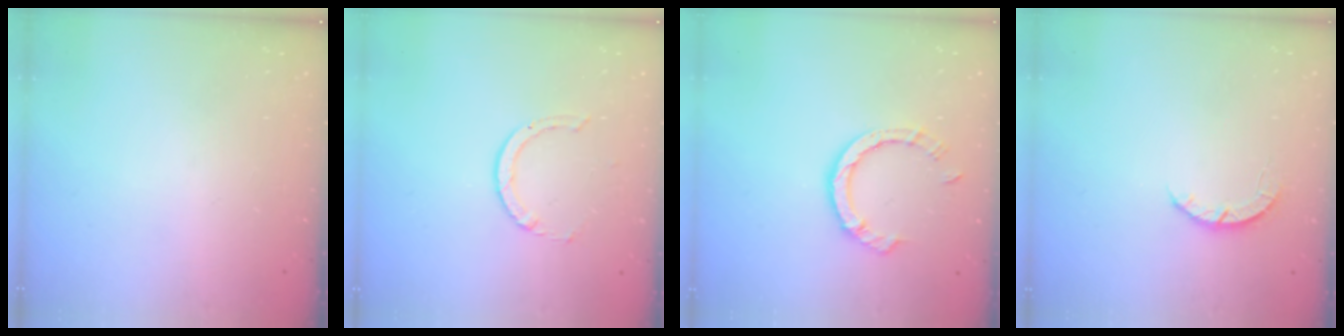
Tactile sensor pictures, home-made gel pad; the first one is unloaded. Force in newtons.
{"total": 3.3, "press": 3.3, "slide": 0.3}
{"total": 6.9, "press": 6.8, "slide": 0.8}
{"total": 2.7, "press": 2.6, "slide": 0.4}